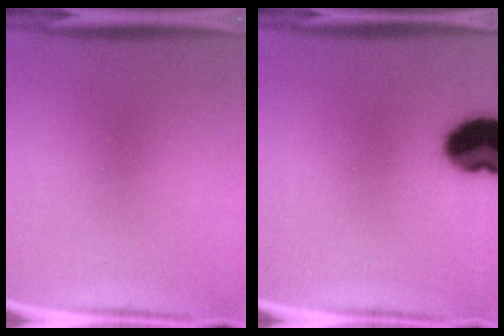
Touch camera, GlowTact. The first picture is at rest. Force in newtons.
{"total": 14.3}